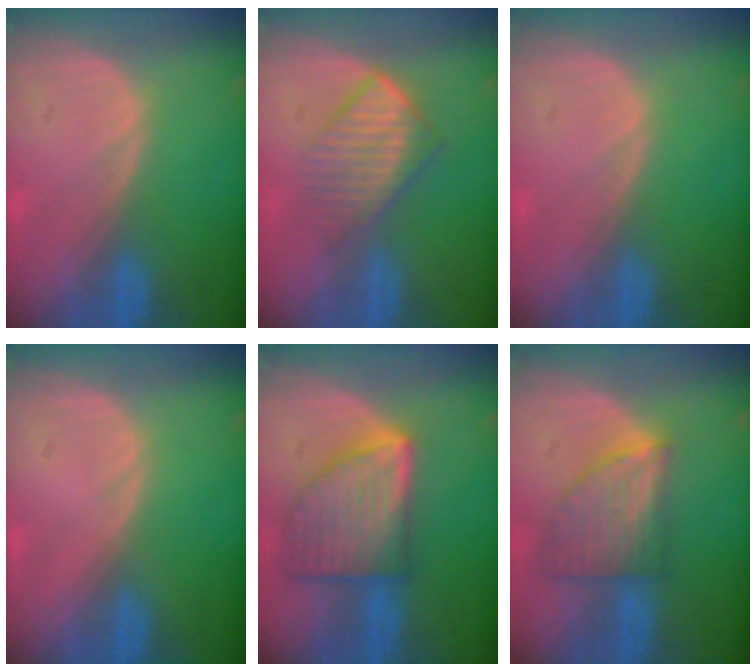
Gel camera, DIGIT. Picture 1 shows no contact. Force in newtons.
{"total": 6.8, "press": 6.0, "slide": 3.3}
{"total": 0.0}
{"total": 0.0}
{"total": 9.3, "press": 9.3, "slide": 0.5}
{"total": 7.3, "press": 6.8, "slide": 2.7}